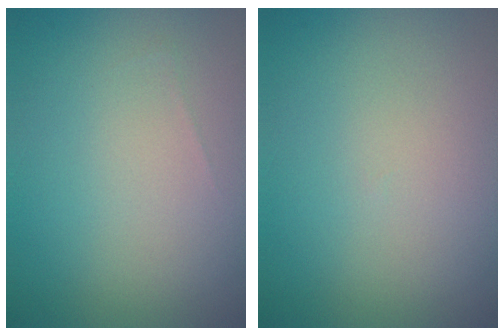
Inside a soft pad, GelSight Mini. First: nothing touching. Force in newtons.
{"total": 0.0}